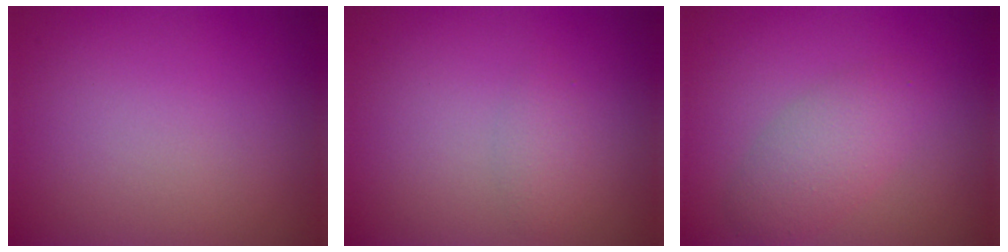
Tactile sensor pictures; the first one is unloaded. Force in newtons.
{"total": 1.3, "press": 1.3, "slide": 0.0}
{"total": 3.2, "press": 3.2, "slide": 0.1}